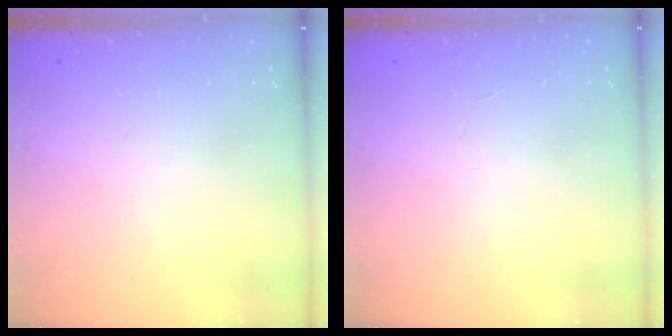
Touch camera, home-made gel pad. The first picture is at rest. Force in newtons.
{"total": 0.0}